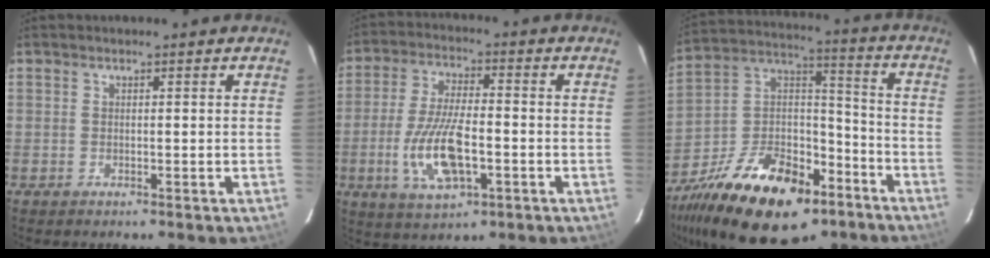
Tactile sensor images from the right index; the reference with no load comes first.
{"total": 12.6, "force": [-3.5, 4.8, 11.1], "torque": [-0.230, -0.008, -0.061]}
{"total": 25.0, "force": [-14.6, 13.4, 15.2], "torque": [-0.295, 0.026, -0.229]}